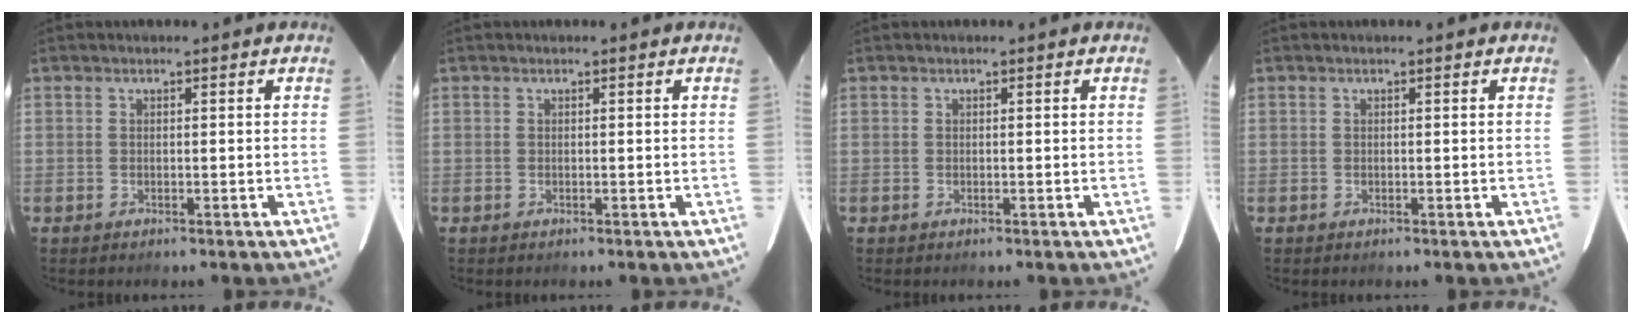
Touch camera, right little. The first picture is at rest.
{"total": 0.0}
{"total": 0.0}
{"total": 0.0}